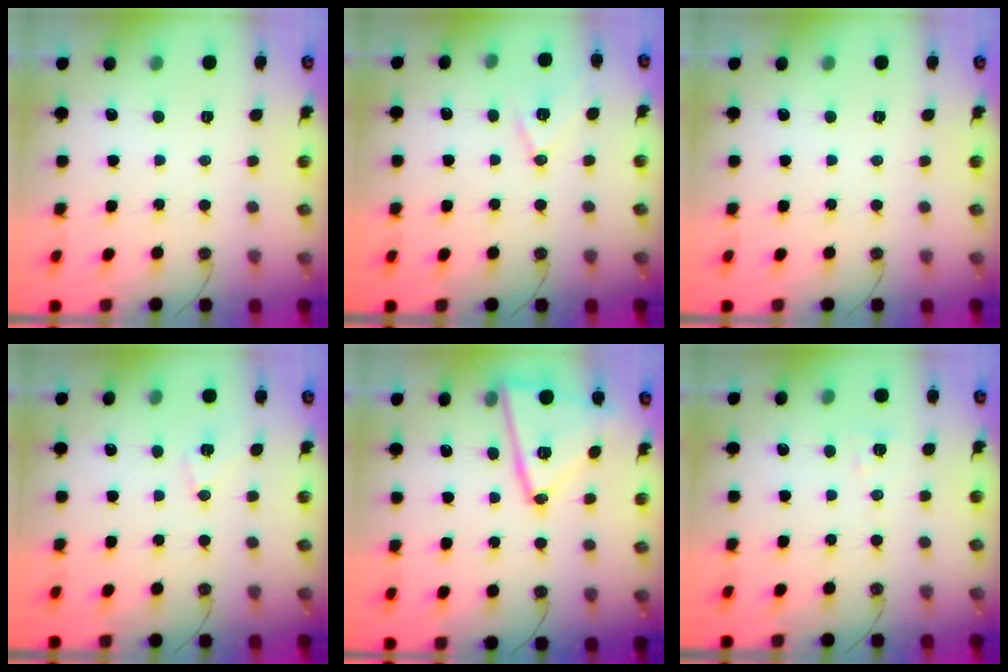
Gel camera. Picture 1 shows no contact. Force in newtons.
{"total": 9.6, "press": 9.0, "slide": 3.5}
{"total": 0.0}
{"total": 6.3, "press": 6.1, "slide": 1.6}
{"total": 17.0, "press": 16.9, "slide": 1.2}
{"total": 6.3, "press": 6.0, "slide": 1.9}